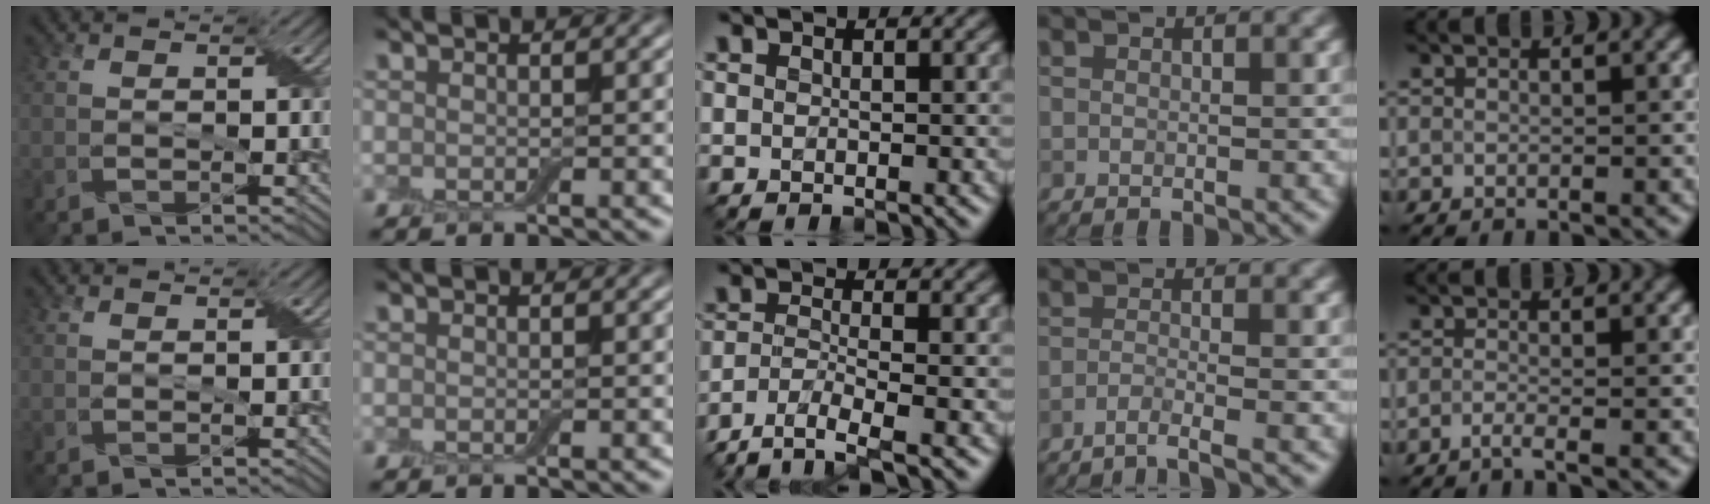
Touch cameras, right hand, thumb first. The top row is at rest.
{"middle": {"total": 3.9, "force": [-3.0, 0.7, 2.4], "torque": [-0.044, -0.007, -0.065]}, "ring": {"total": 2.0, "force": [-1.4, 0.1, 1.4], "torque": [-0.016, 0.002, -0.043]}, "little": {"total": 1.5, "force": [-1.5, -0.3, 0.2], "torque": [-0.002, -0.005, -0.029]}}